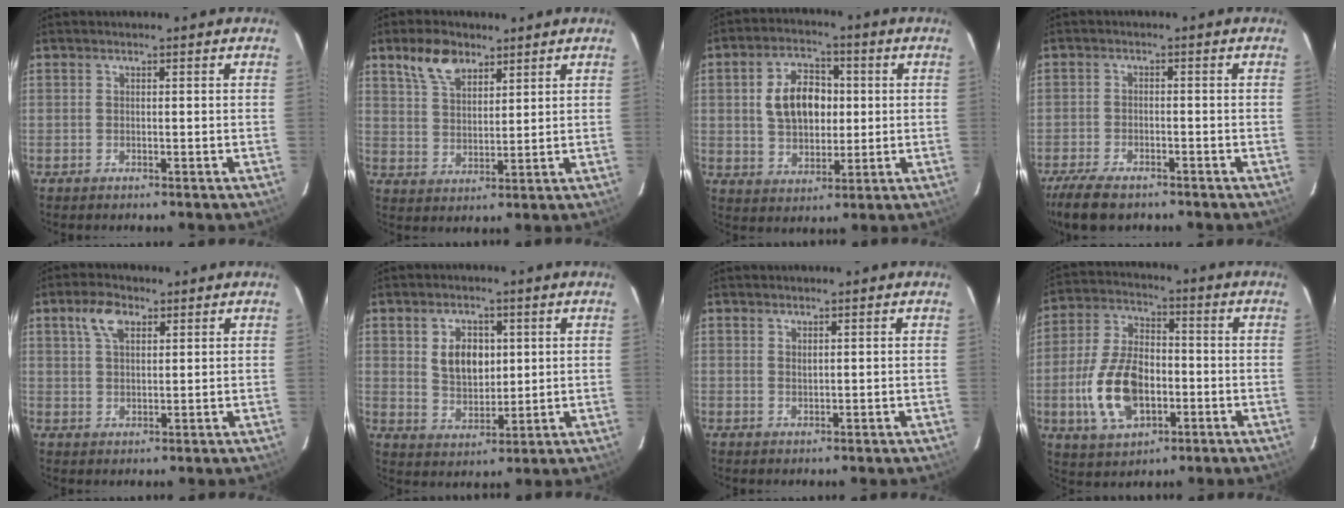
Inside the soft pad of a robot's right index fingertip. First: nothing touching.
{"total": 7.8, "force": [5.1, 4.0, 4.3], "torque": [-0.078, 0.015, 0.100]}
{"total": 10.7, "force": [1.4, 7.1, 7.9], "torque": [-0.147, 0.023, 0.032]}
{"total": 8.3, "force": [-6.5, 2.9, 4.2], "torque": [-0.115, -0.021, -0.120]}
{"total": 5.5, "force": [2.8, 3.0, 3.7], "torque": [-0.069, 0.015, 0.052]}
{"total": 7.7, "force": [2.1, 5.1, 5.3], "torque": [-0.091, 0.007, 0.047]}
{"total": 0.9, "force": [0.6, 0.5, 0.5], "torque": [-0.007, 0.002, 0.013]}
{"total": 14.9, "force": [-3.7, 8.8, 11.5], "torque": [-0.240, 0.007, -0.057]}